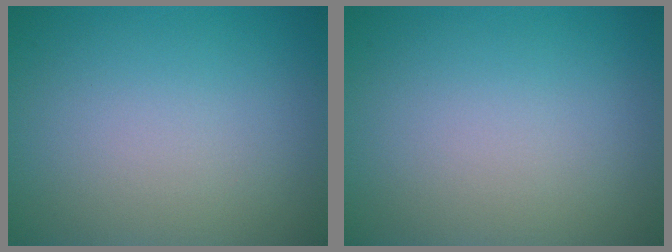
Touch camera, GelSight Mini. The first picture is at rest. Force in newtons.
{"total": 0.0}